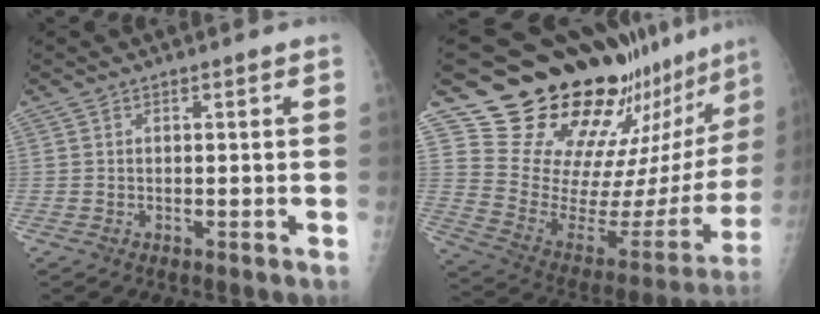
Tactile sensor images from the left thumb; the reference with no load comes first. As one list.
[{"total": 26.9, "force": [22.6, 8.0, 12.0], "torque": [-0.153, -0.190, 0.325]}]